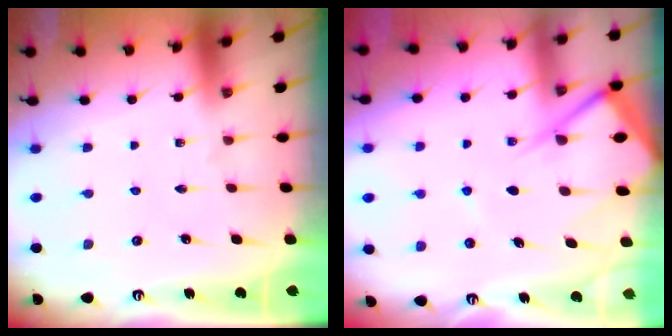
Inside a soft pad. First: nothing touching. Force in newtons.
{"total": 10.9, "press": 10.8, "slide": 1.3}